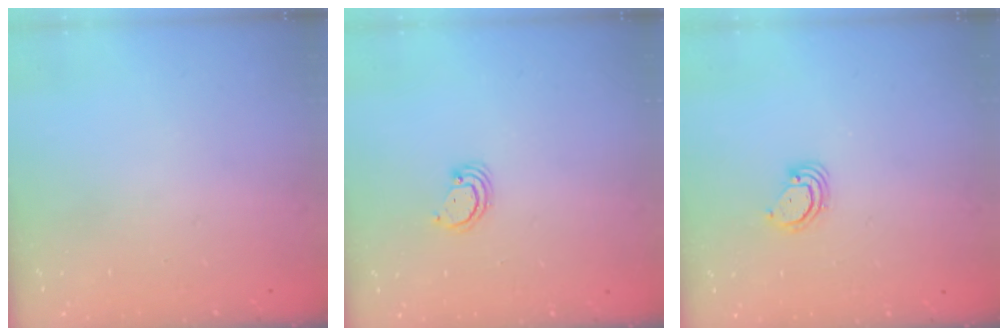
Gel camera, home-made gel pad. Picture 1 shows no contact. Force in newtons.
{"total": 2.4, "press": 2.4, "slide": 0.2}
{"total": 2.9, "press": 2.9, "slide": 0.2}